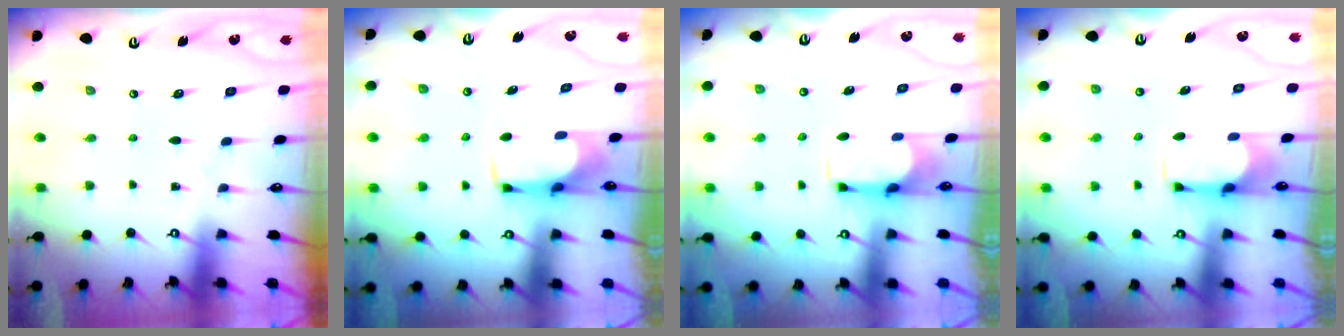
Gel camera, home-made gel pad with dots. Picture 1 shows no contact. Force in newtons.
{"total": 1.8, "press": 1.6, "slide": 0.6}
{"total": 2.8, "press": 2.7, "slide": 0.7}
{"total": 2.8, "press": 2.7, "slide": 0.9}